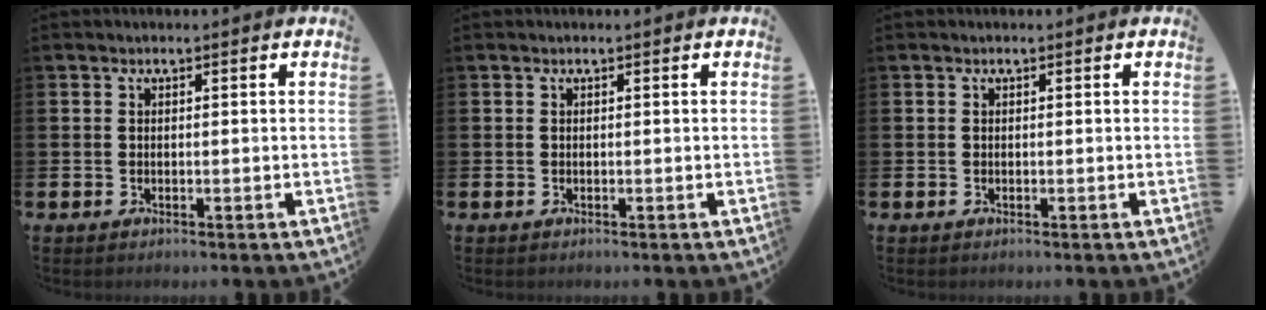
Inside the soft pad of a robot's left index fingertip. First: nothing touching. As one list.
[{"total": 0.0}, {"total": 0.0}]